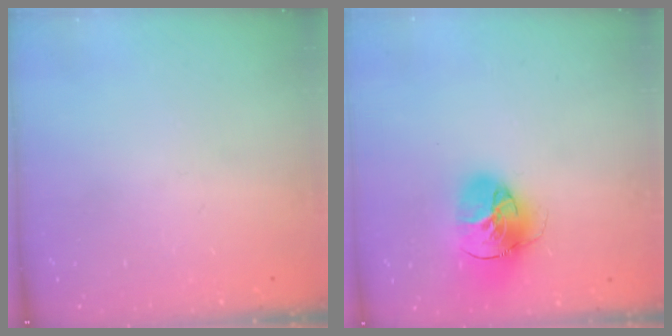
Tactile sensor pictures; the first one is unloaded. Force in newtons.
{"total": 17.5, "press": 17.4, "slide": 1.7}